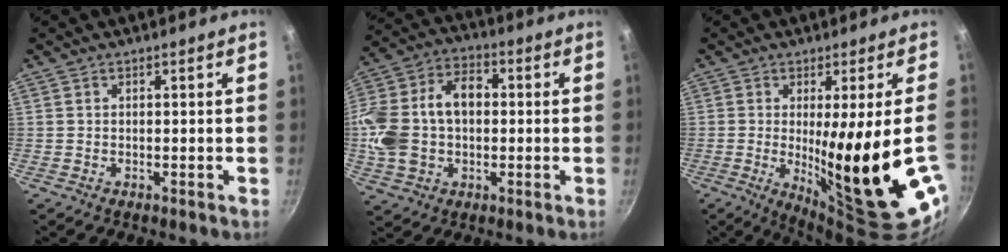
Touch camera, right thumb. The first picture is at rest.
{"total": 17.5, "force": [0.3, 12.1, 12.6], "torque": [-0.232, 0.040, -0.002]}
{"total": 21.3, "force": [-2.9, 2.4, 20.9], "torque": [-0.289, -0.038, -0.019]}